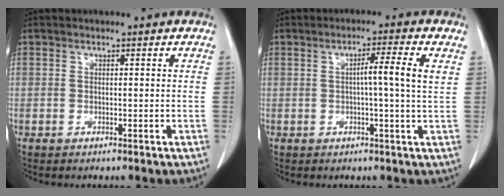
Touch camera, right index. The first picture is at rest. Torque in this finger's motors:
{"motor_torque": [0.41, 0.36, 0.13, 0.06]}